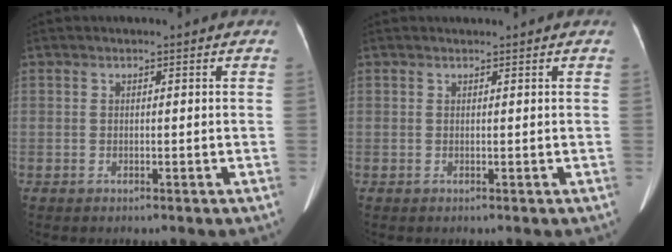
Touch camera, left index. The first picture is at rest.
{"total": 0.6, "force": [0.6, 0.0, 0.1], "torque": [-0.004, 0.007, 0.012]}